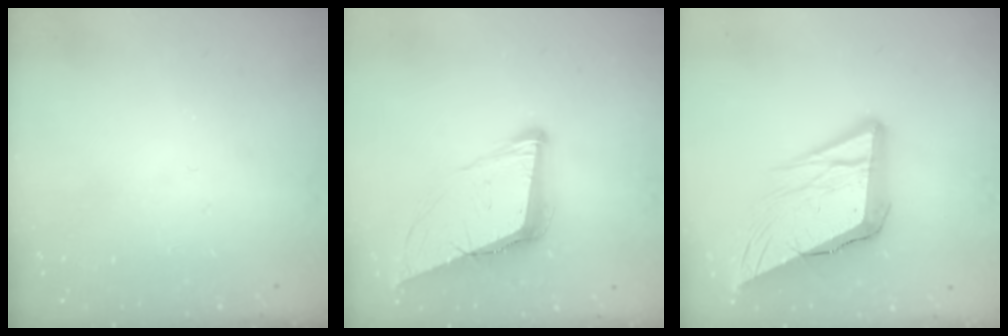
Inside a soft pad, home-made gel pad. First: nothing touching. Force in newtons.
{"total": 11.8, "press": 11.2, "slide": 3.8}
{"total": 18.2, "press": 18.0, "slide": 2.6}